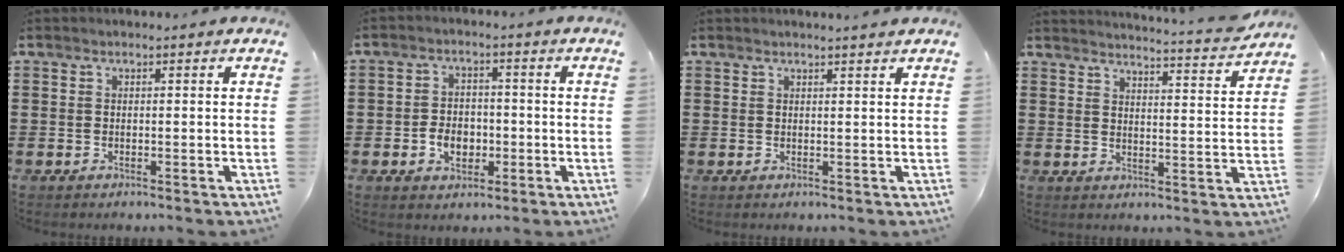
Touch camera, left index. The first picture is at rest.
{"total": 4.4, "force": [-1.4, 3.2, 2.6], "torque": [-0.045, 0.001, -0.029]}
{"total": 1.4, "force": [1.3, -0.2, 0.4], "torque": [-0.008, -0.002, 0.025]}
{"total": 4.3, "force": [4.1, -0.6, 1.1], "torque": [-0.031, -0.034, 0.068]}